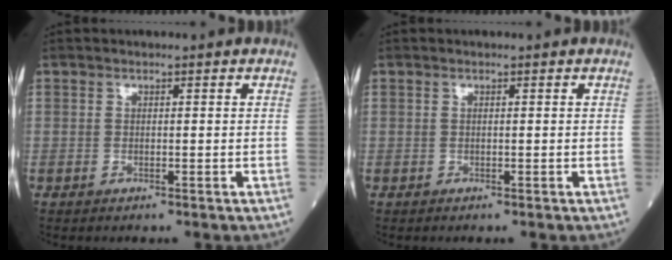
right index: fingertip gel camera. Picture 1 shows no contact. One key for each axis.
{"total": 0.0}